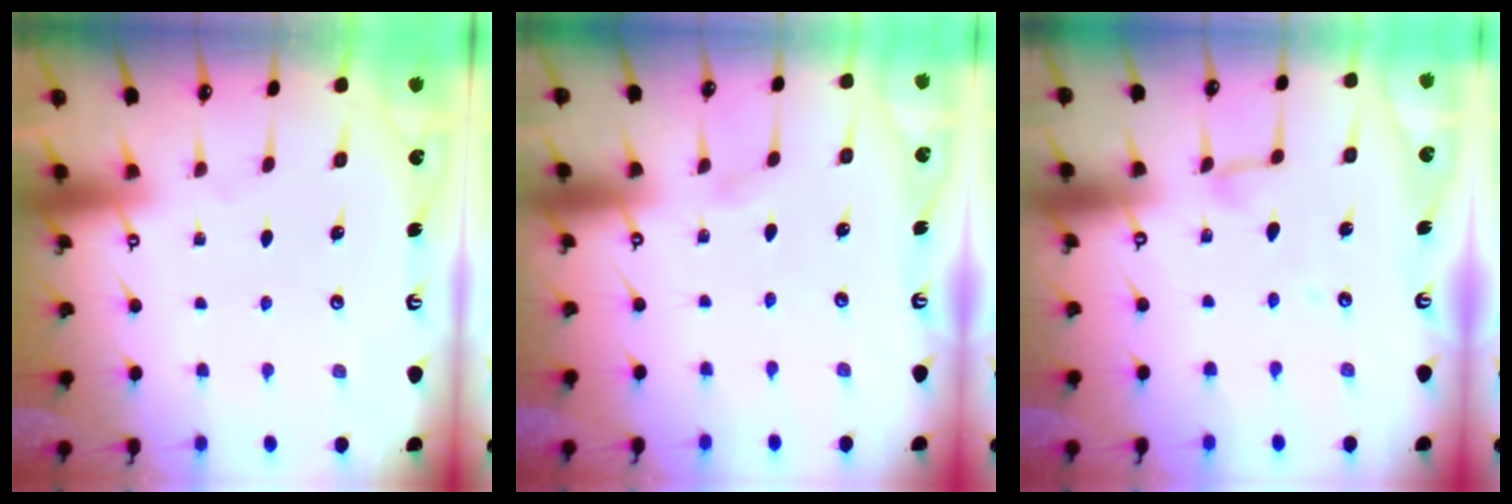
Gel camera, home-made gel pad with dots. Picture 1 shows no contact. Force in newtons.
{"total": 1.7, "press": 1.7, "slide": 0.1}
{"total": 5.0, "press": 5.0, "slide": 0.3}